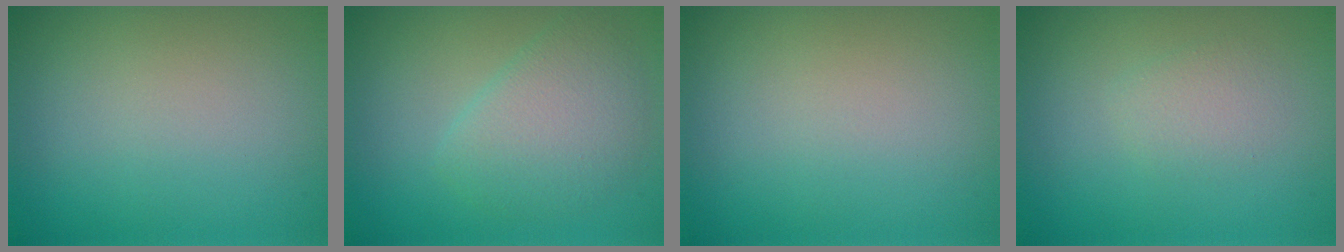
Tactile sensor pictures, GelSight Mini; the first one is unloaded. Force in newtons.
{"total": 3.9, "press": 3.9, "slide": 0.1}
{"total": 0.0}
{"total": 1.4, "press": 1.4, "slide": 0.1}